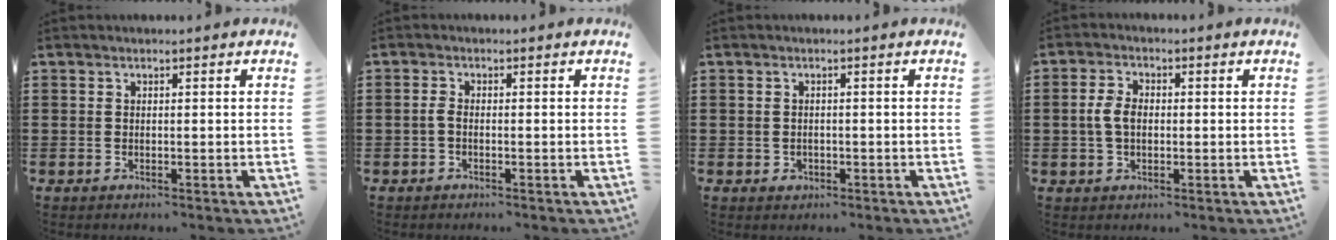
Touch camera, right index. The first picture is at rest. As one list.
[{"total": 1.5, "force": [-0.5, 0.5, 1.3], "torque": [-0.041, -0.007, -0.014]}, {"total": 0.9, "force": [-0.4, 0.8, 0.4], "torque": [-0.011, 0.001, -0.008]}, {"total": 4.0, "force": [0.0, 2.4, 3.2], "torque": [-0.087, 0.000, -0.009]}]